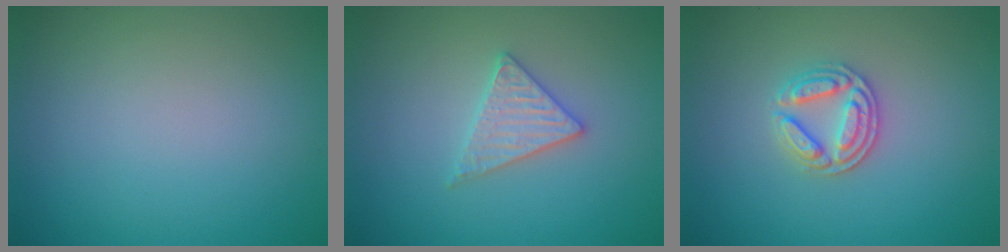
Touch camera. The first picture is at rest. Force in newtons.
{"total": 2.6, "press": 2.6, "slide": 0.3}
{"total": 3.1, "press": 2.9, "slide": 1.2}